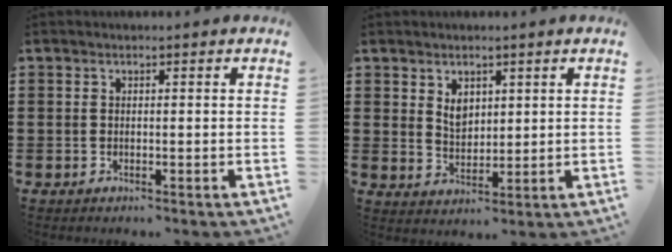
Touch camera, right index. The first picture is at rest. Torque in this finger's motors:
{"motor_torque": [0.04, 0.03, 0.14, 0.05]}